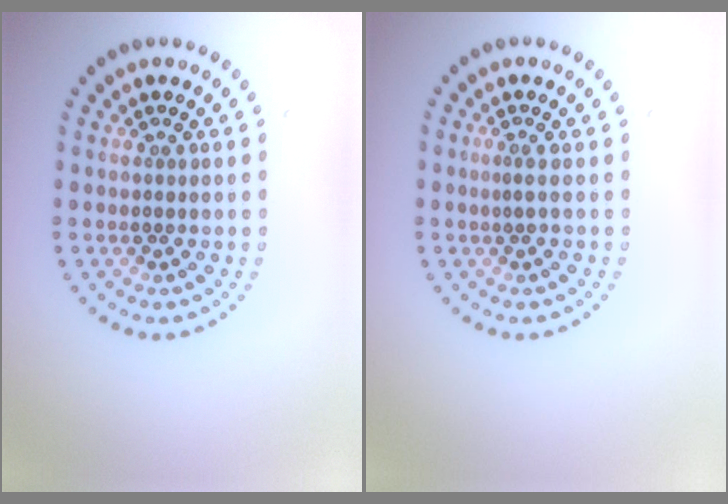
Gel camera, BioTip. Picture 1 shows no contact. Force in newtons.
{"total": 0.5, "press": 0.0, "slide": 0.5}